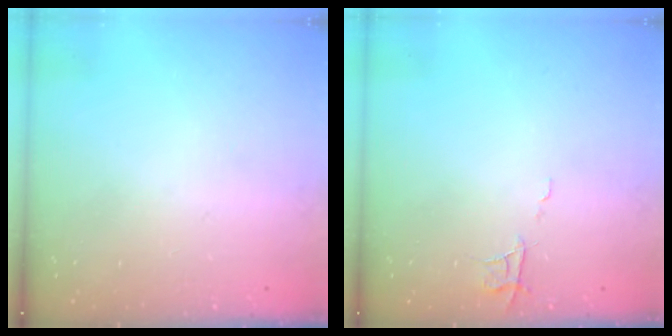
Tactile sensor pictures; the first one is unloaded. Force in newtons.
{"total": 4.9, "press": 4.9, "slide": 0.4}